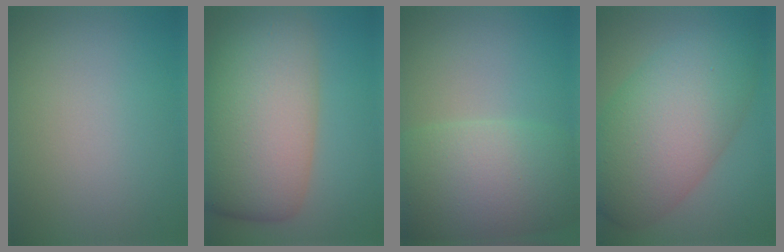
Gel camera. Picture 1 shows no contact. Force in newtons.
{"total": 12.0, "press": 12.0, "slide": 0.5}
{"total": 9.6, "press": 9.6, "slide": 0.5}
{"total": 10.7, "press": 10.7, "slide": 0.2}